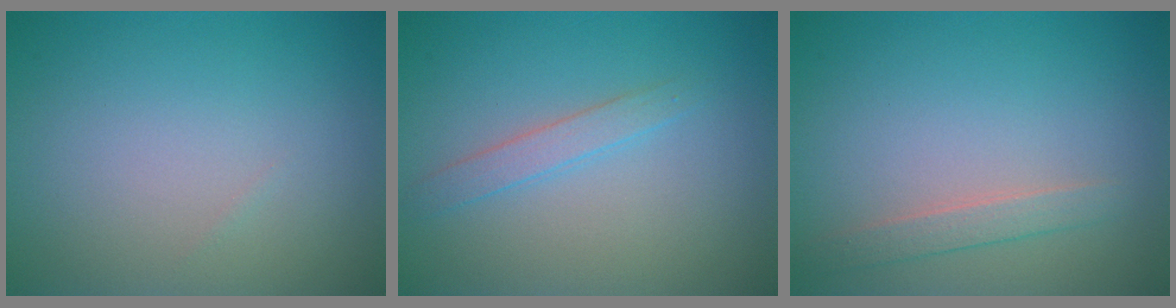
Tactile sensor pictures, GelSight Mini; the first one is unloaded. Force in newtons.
{"total": 1.7, "press": 1.7, "slide": 0.1}
{"total": 1.6, "press": 1.6, "slide": 0.2}